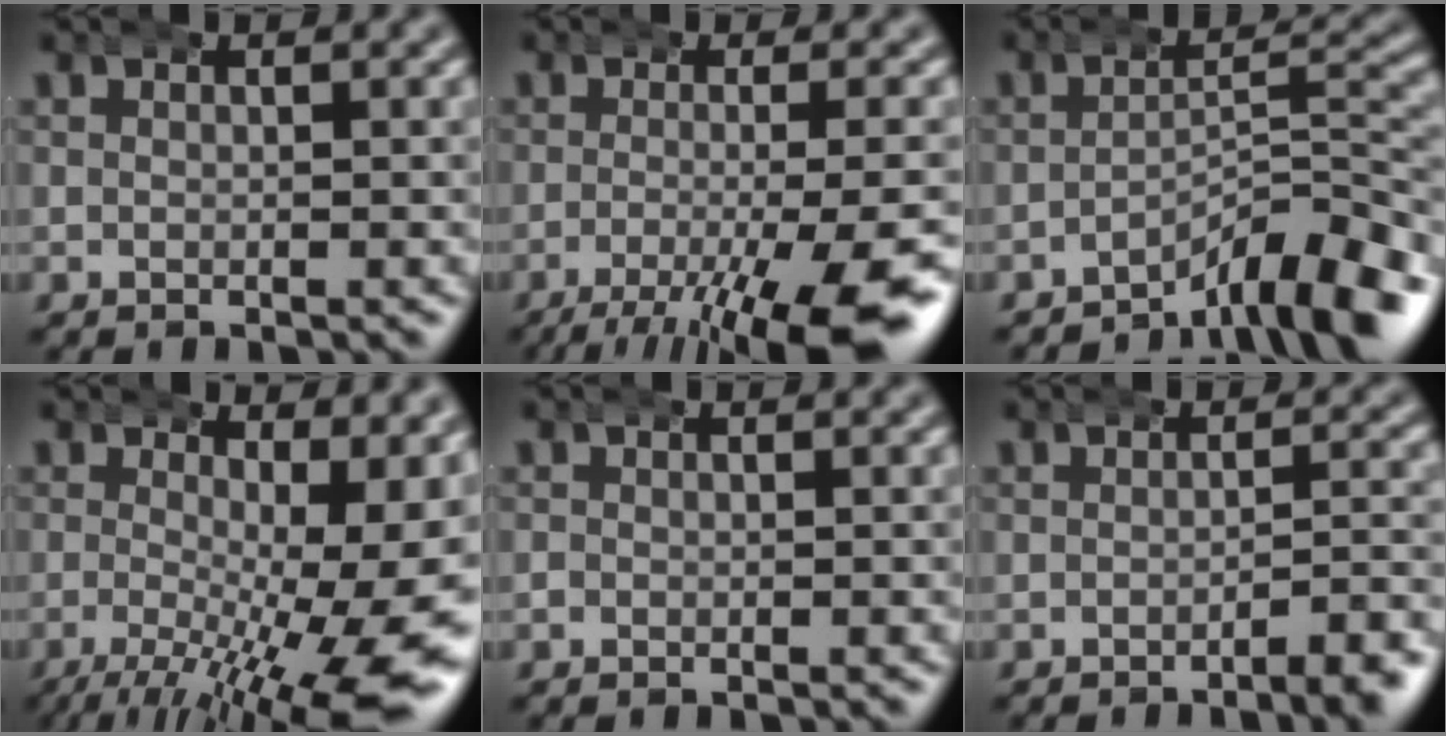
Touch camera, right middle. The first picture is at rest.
{"total": 9.6, "force": [-5.1, 3.1, 7.5], "torque": [-0.110, -0.033, -0.062]}
{"total": 6.7, "force": [-4.5, 1.6, 4.7], "torque": [-0.055, 0.000, -0.066]}
{"total": 9.9, "force": [-2.2, 4.0, 8.7], "torque": [-0.127, -0.044, -0.015]}
{"total": 0.6, "force": [-0.3, 0.5, 0.2], "torque": [-0.008, -0.003, -0.005]}
{"total": 2.8, "force": [-2.3, 0.3, 1.6], "torque": [-0.019, 0.003, -0.041]}